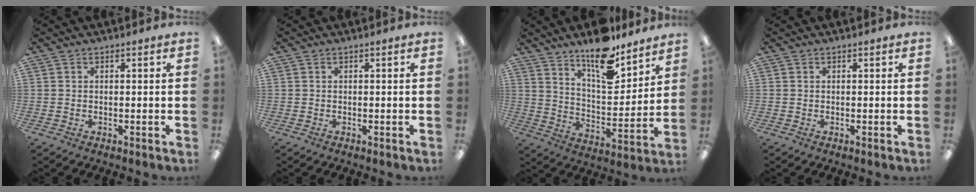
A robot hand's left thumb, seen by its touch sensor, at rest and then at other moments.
{"total": 0.0}
{"total": 14.2, "force": [11.6, 4.9, 6.7], "torque": [-0.103, -0.083, 0.203]}
{"total": 0.0}